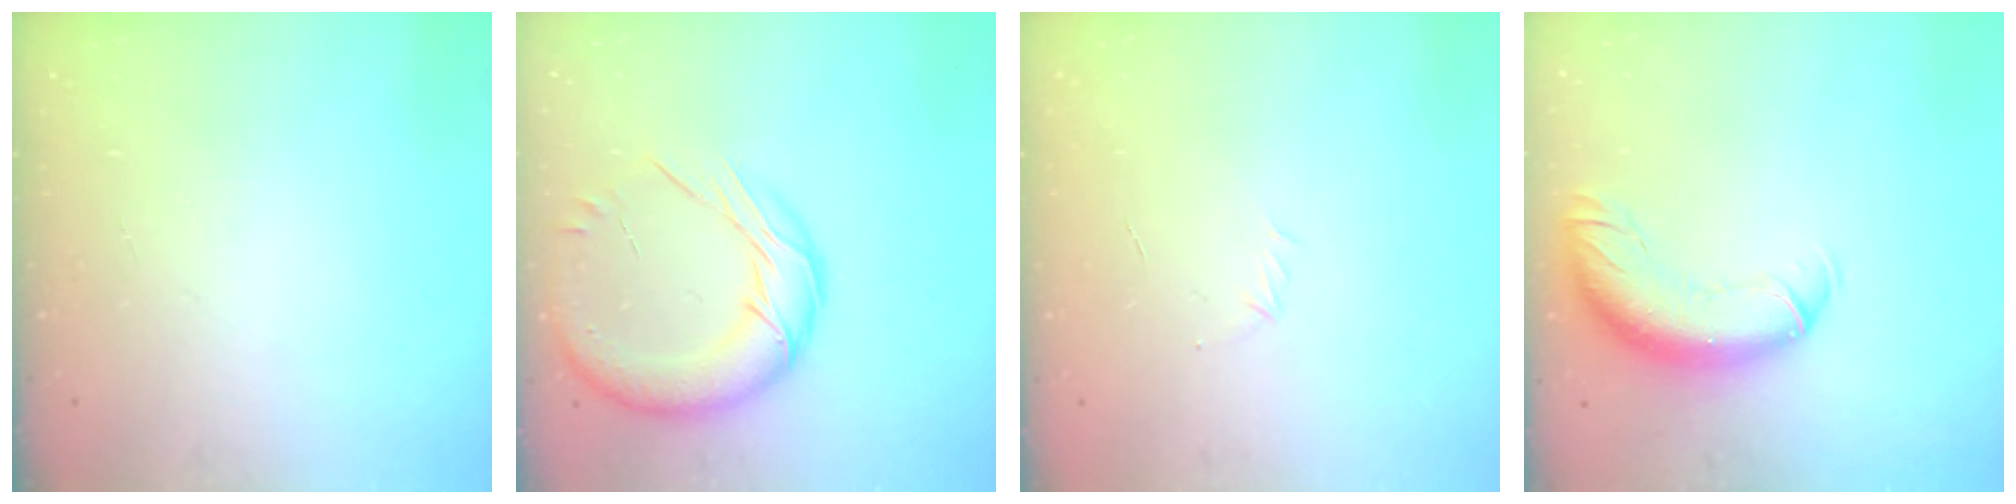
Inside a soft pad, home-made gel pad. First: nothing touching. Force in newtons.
{"total": 16.6, "press": 16.4, "slide": 2.3}
{"total": 2.9, "press": 2.8, "slide": 0.7}
{"total": 13.1, "press": 12.8, "slide": 2.9}